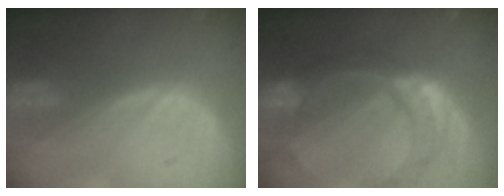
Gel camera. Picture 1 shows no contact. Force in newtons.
{"total": 11.1, "press": 9.2, "slide": 6.1}